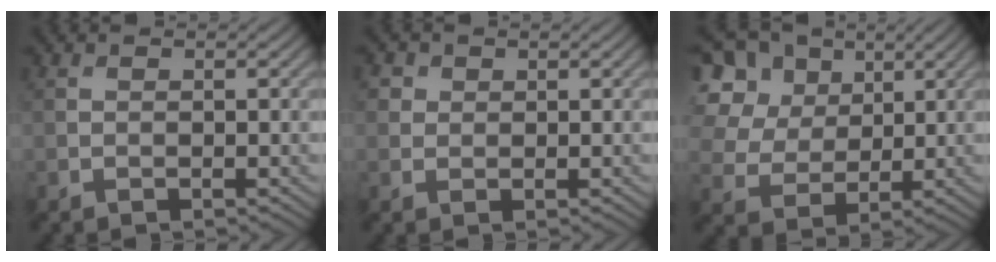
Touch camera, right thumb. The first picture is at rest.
{"total": 2.3, "force": [1.0, 1.9, 0.7], "torque": [-0.019, -0.005, 0.017]}
{"total": 12.9, "force": [5.7, 9.3, 6.7], "torque": [-0.197, 0.035, 0.121]}